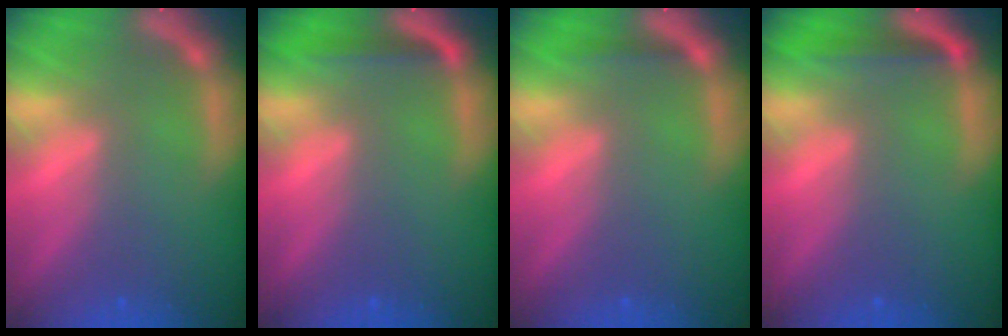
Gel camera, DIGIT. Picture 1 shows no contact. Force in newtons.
{"total": 1.9}
{"total": 0.9}
{"total": 2.5}